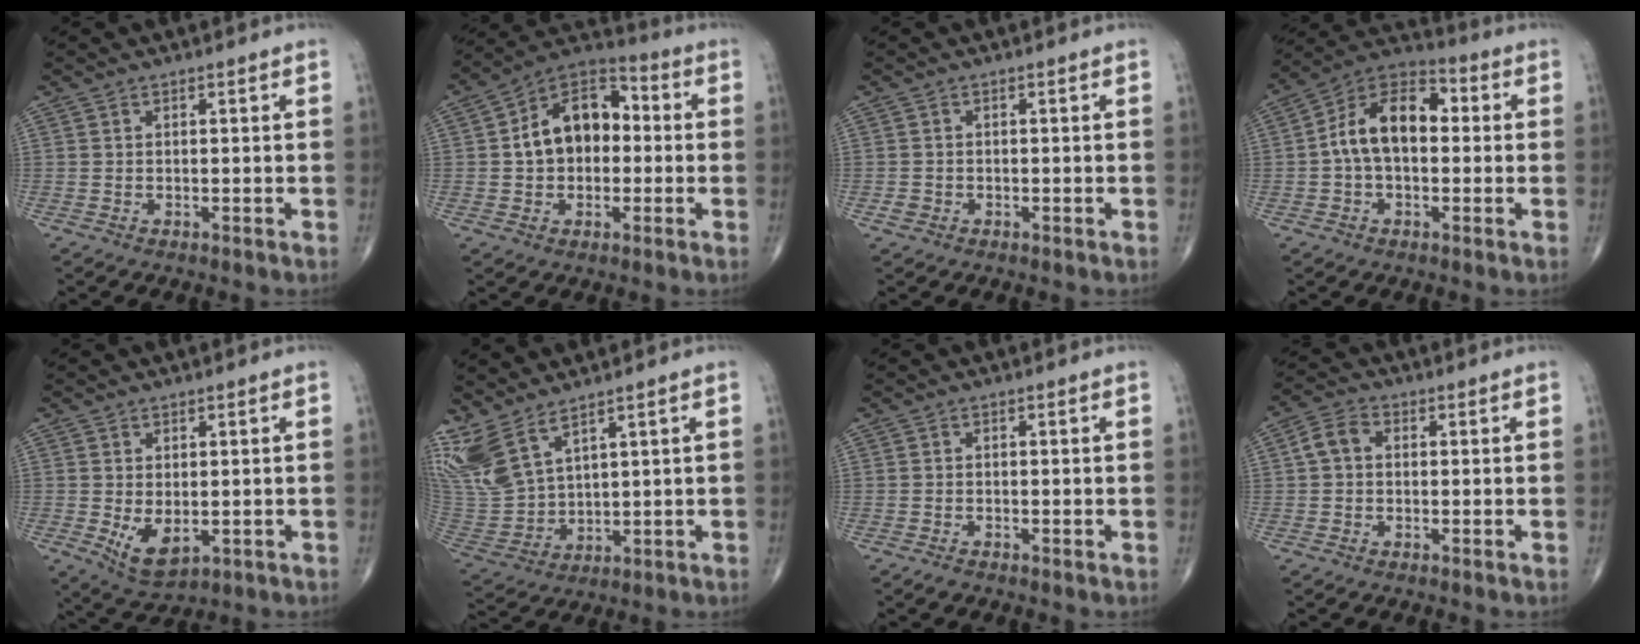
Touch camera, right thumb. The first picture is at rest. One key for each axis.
{"total": 14.2, "fx": 0.6, "fy": 9.7, "fz": 10.3, "tx": -0.132, "ty": 0.036, "tz": -0.004}
{"total": 1.4, "fx": -0.6, "fy": 1.2, "fz": 0.5, "tx": -0.008, "ty": 0.005, "tz": -0.010}
{"total": 13.4, "fx": 0.7, "fy": 8.2, "fz": 10.6, "tx": -0.168, "ty": 0.040, "tz": -0.004}
{"total": 6.2, "fx": -1.0, "fy": 3.6, "fz": 5.0, "tx": -0.079, "ty": -0.014, "tz": -0.002}
{"total": 12.4, "fx": 8.5, "fy": 4.8, "fz": 7.6, "tx": -0.172, "ty": -0.039, "tz": 0.197}
{"total": 1.0, "fx": -0.7, "fy": 0.5, "fz": 0.5, "tx": -0.009, "ty": -0.002, "tz": -0.016}
{"total": 4.2, "fx": 0.2, "fy": 3.1, "fz": 2.8, "tx": -0.050, "ty": 0.014, "tz": -0.004}